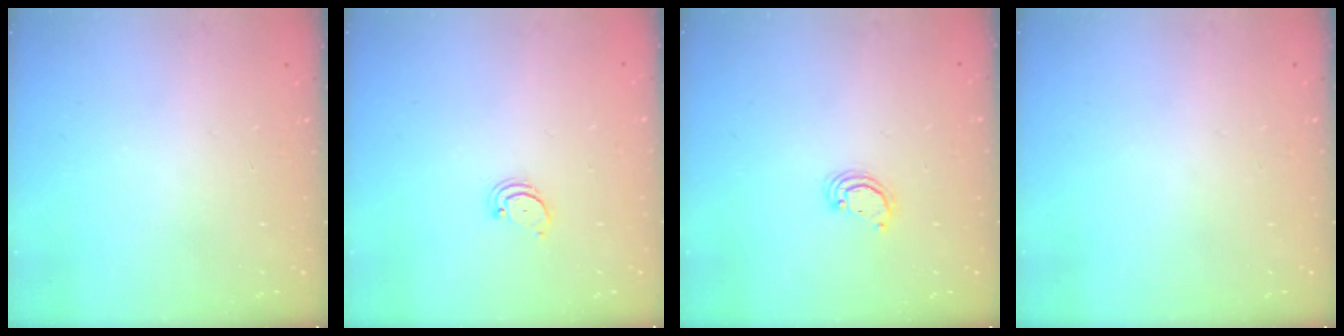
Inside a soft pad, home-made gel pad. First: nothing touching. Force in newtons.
{"total": 2.4, "press": 2.3, "slide": 0.5}
{"total": 2.0, "press": 2.0, "slide": 0.2}
{"total": 0.0}